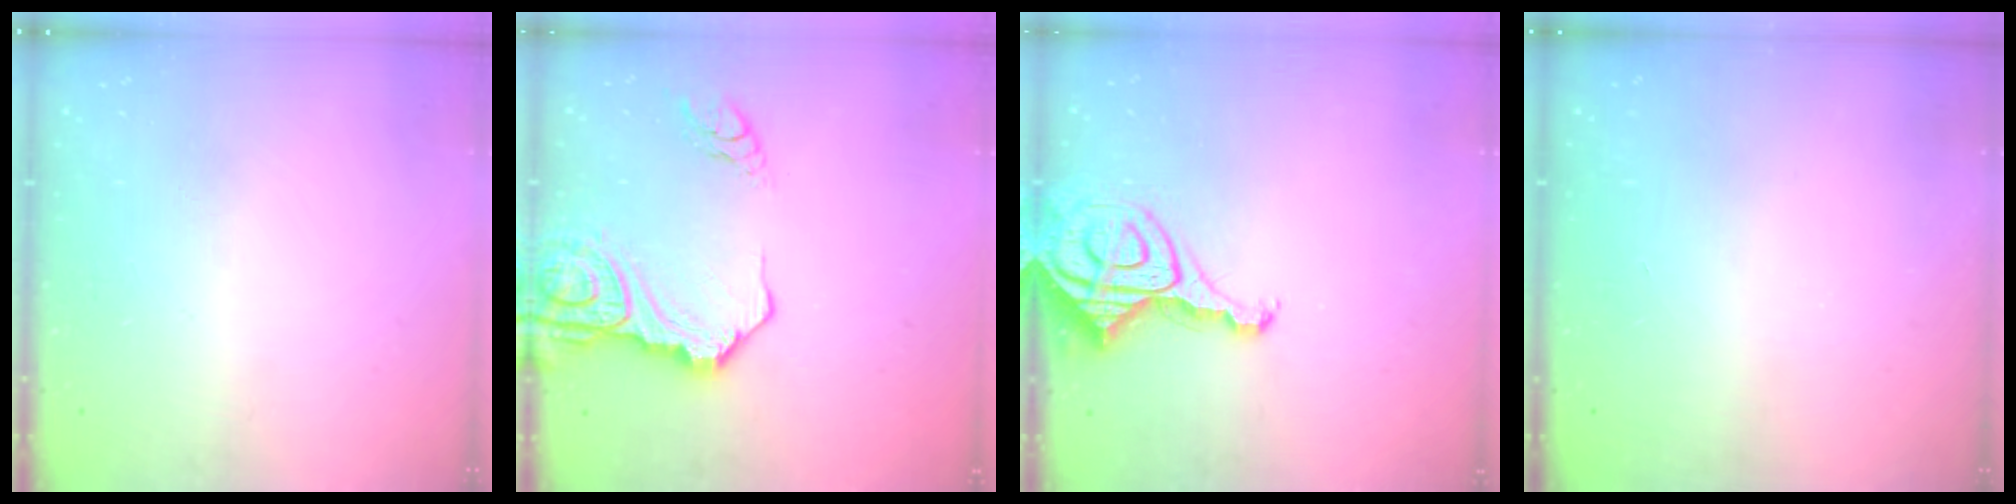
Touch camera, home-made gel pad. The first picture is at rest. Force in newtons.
{"total": 14.5, "press": 14.4, "slide": 2.0}
{"total": 12.5, "press": 12.4, "slide": 1.4}
{"total": 0.0}